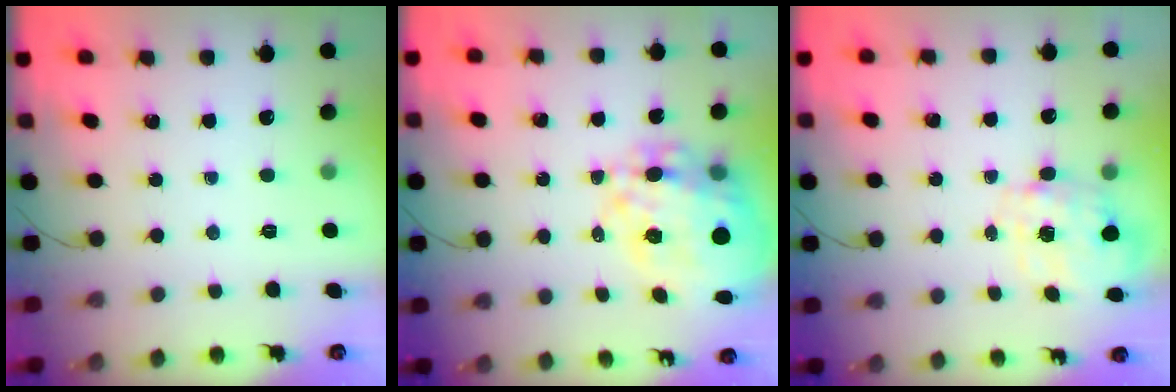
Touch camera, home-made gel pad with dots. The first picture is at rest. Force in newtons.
{"total": 23.4, "press": 22.7, "slide": 5.9}
{"total": 2.7, "press": 2.6, "slide": 0.8}